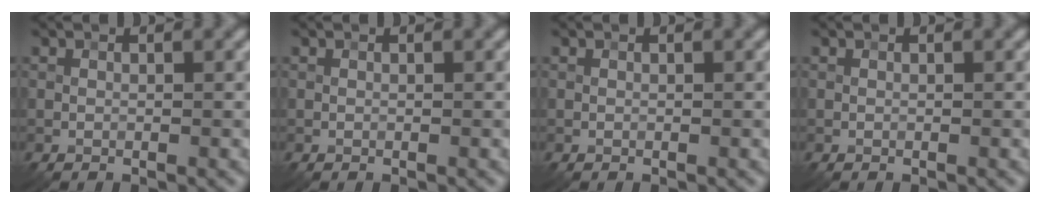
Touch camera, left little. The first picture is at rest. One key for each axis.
{"total": 0.0}
{"total": 0.0}
{"total": 0.0}